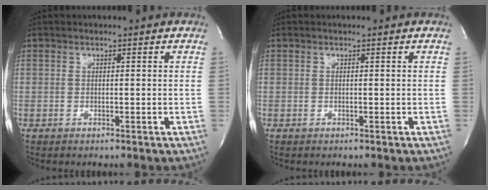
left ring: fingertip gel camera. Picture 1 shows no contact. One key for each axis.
{"total": 0.0}